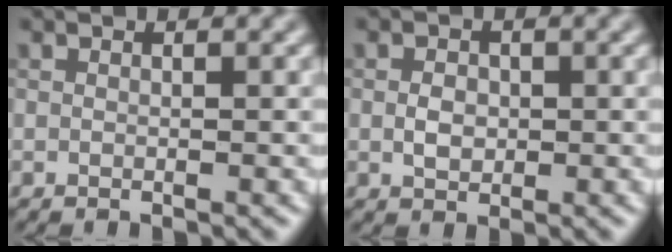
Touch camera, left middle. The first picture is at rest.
{"total": 1.8, "force": [-0.1, 1.4, 1.2], "torque": [-0.024, 0.000, -0.004]}